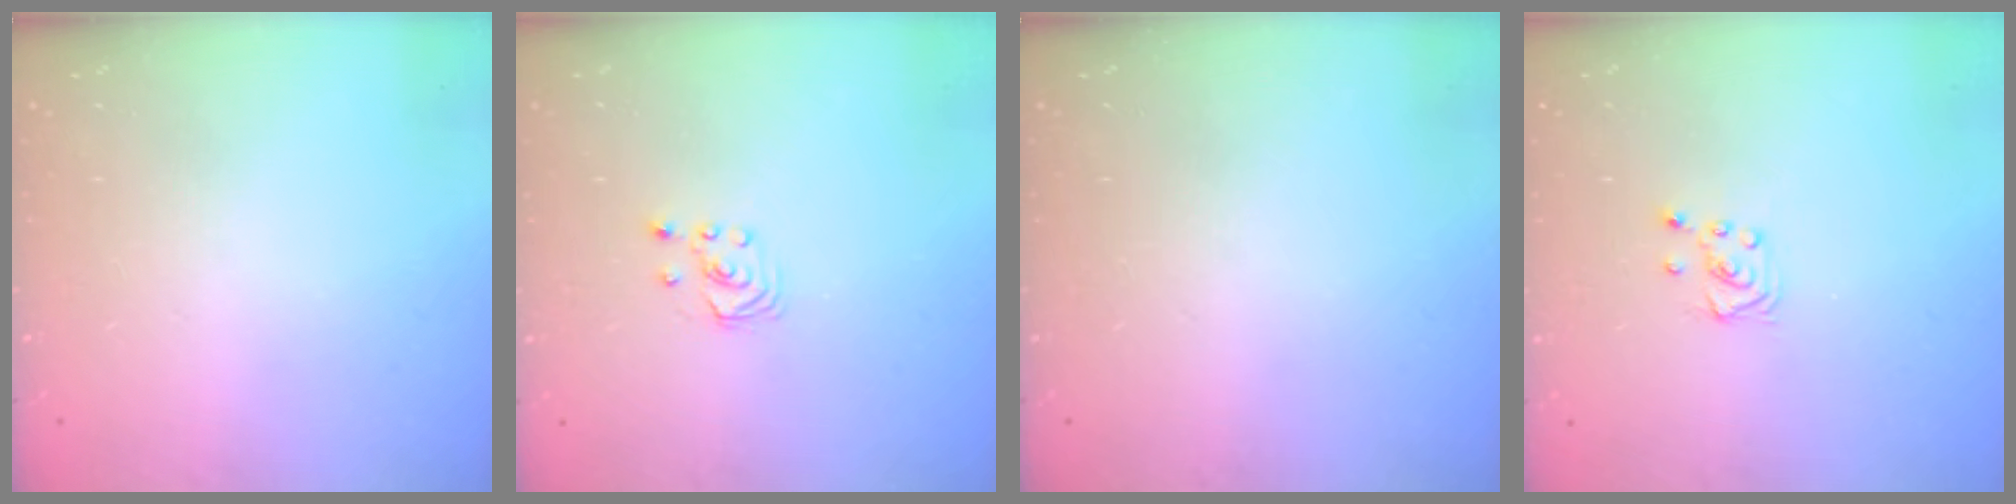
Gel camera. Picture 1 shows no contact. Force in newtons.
{"total": 1.8, "press": 1.8, "slide": 0.2}
{"total": 0.0}
{"total": 3.7, "press": 3.6, "slide": 0.4}